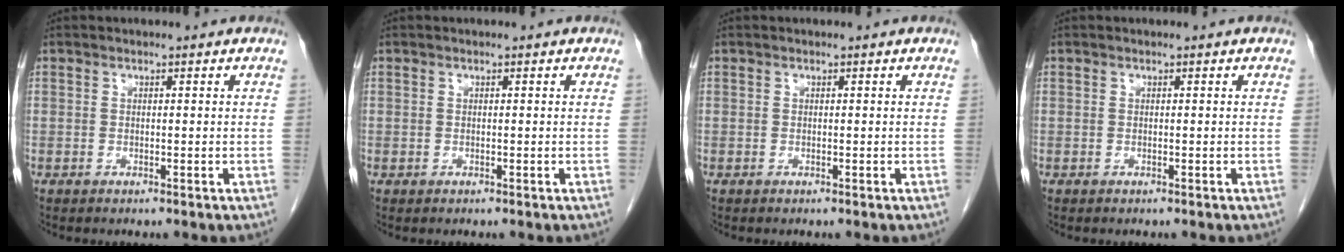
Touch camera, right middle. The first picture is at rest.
{"total": 0.0}
{"total": 0.0}
{"total": 0.0}